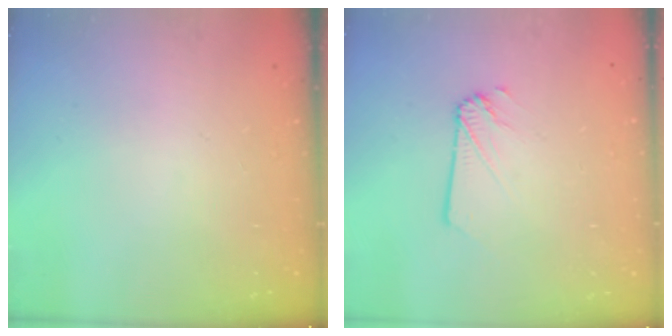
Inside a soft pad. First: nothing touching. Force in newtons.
{"total": 1.8, "press": 1.8, "slide": 0.2}